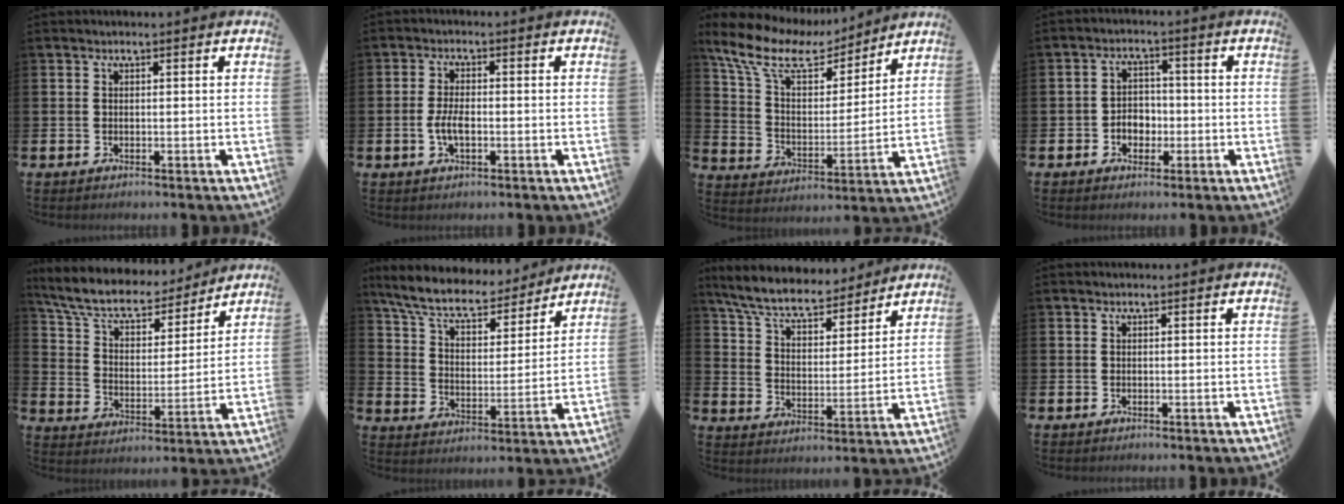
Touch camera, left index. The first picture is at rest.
{"total": 3.3, "force": [-0.5, 1.5, 2.9], "torque": [-0.052, 0.003, -0.010]}
{"total": 10.9, "force": [8.6, 4.6, 4.8], "torque": [-0.139, -0.044, 0.152]}
{"total": 3.3, "force": [-1.2, 2.7, 1.5], "torque": [-0.026, 0.004, -0.030]}
{"total": 8.9, "force": [7.9, 2.9, 2.9], "torque": [-0.091, -0.054, 0.137]}
{"total": 8.9, "force": [8.1, 2.3, 3.1], "torque": [-0.094, -0.054, 0.140]}
{"total": 8.4, "force": [7.6, 2.0, 2.8], "torque": [-0.093, -0.045, 0.136]}
{"total": 0.0}